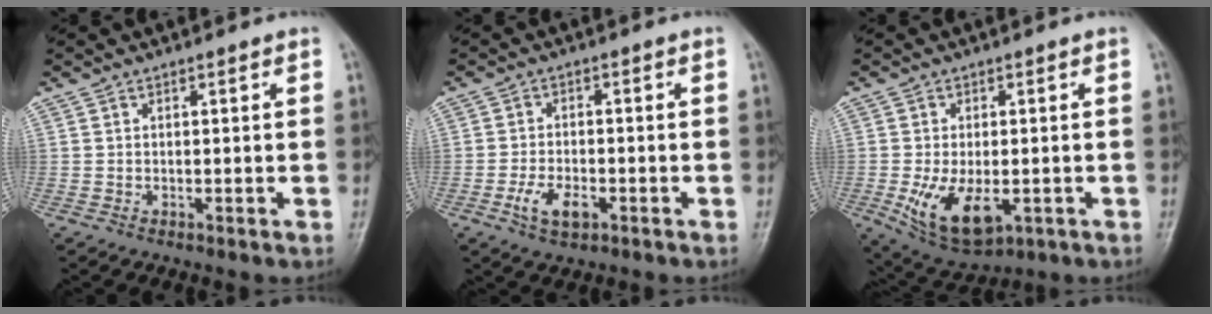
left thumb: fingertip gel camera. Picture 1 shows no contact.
{"total": 5.2, "force": [-2.3, 2.8, 3.7], "torque": [-0.070, 0.008, -0.040]}
{"total": 10.5, "force": [-2.7, 5.7, 8.4], "torque": [-0.141, -0.010, -0.030]}